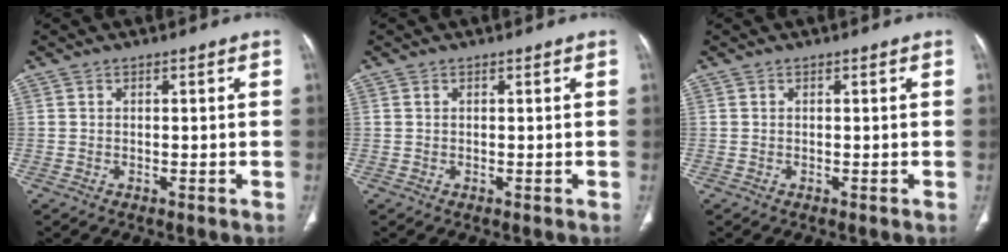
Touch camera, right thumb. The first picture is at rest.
{"total": 0.0}
{"total": 0.0}